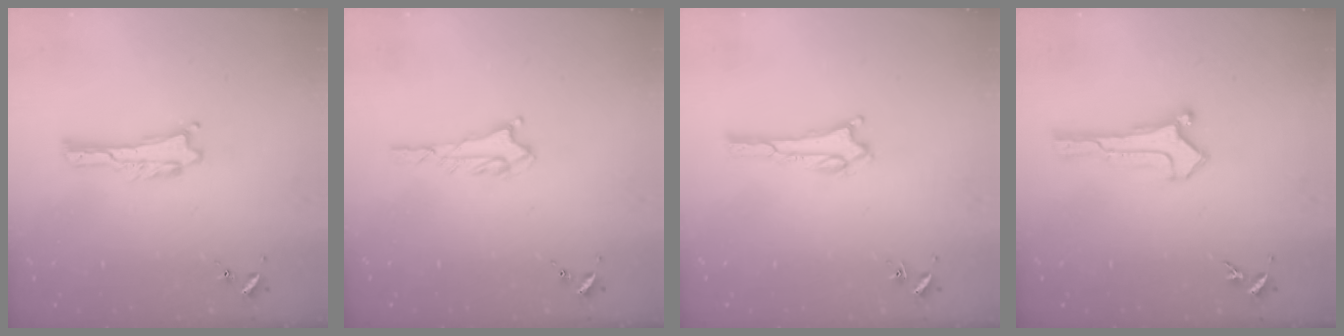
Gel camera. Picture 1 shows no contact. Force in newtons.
{"total": 1.8, "press": 1.8, "slide": 0.2}
{"total": 1.1, "press": 1.0, "slide": 0.1}
{"total": 0.0}